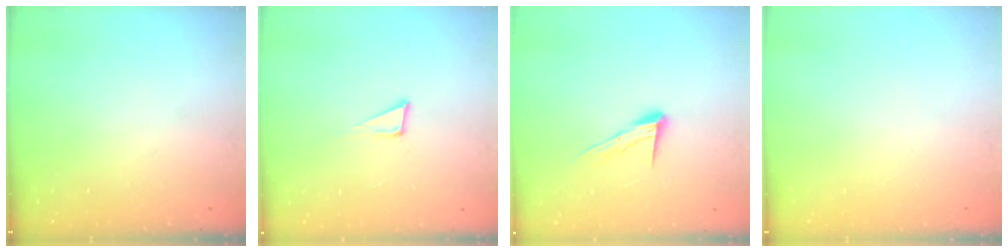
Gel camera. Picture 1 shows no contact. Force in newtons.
{"total": 5.8, "press": 5.8, "slide": 0.2}
{"total": 10.7, "press": 10.6, "slide": 1.3}
{"total": 0.0}